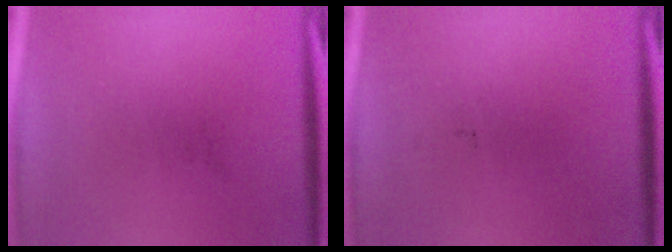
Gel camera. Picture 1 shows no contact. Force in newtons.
{"total": 0.0}